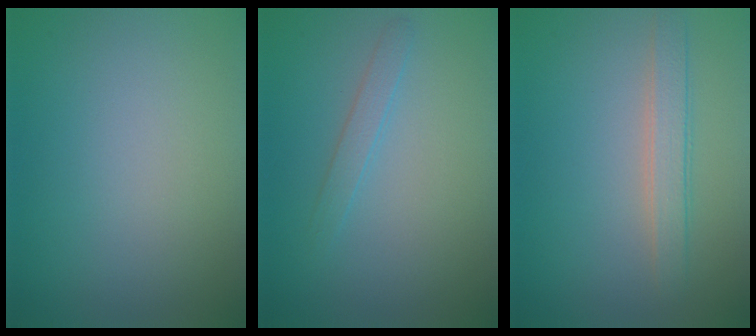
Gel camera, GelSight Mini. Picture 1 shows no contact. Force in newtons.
{"total": 1.3, "press": 1.3, "slide": 0.1}
{"total": 2.4, "press": 2.4, "slide": 0.1}